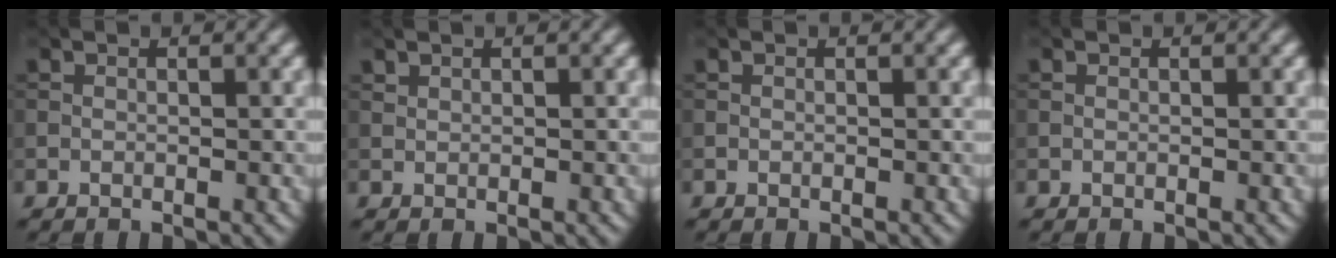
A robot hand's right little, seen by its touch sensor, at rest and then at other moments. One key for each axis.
{"total": 0.5, "fx": 0.4, "fy": 0.3, "fz": 0.2, "tx": -0.007, "ty": 0.002, "tz": 0.007}
{"total": 0.0}
{"total": 0.0}